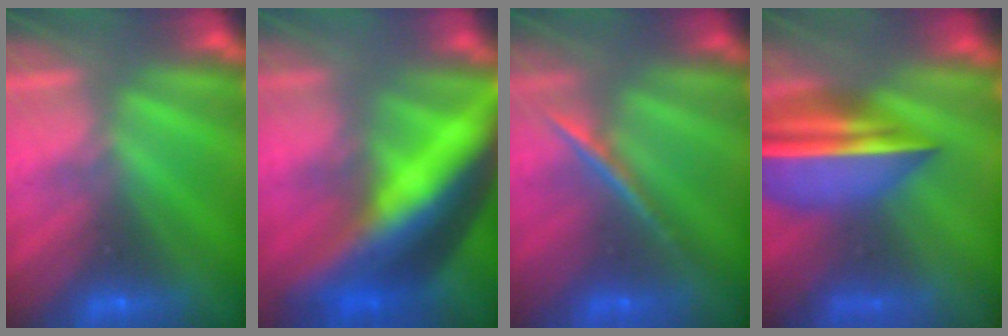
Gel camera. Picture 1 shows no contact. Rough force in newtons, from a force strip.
{"total": 7.6}
{"total": 1.8}
{"total": 7.2}